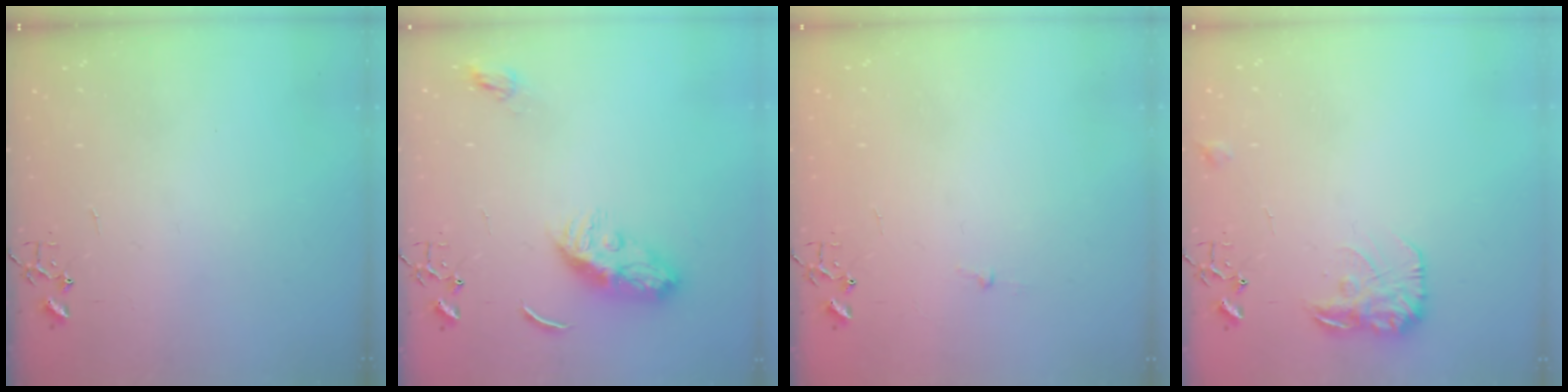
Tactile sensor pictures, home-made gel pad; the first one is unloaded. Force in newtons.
{"total": 9.9, "press": 9.9, "slide": 0.1}
{"total": 2.7, "press": 2.7, "slide": 0.3}
{"total": 11.7, "press": 11.7, "slide": 0.4}